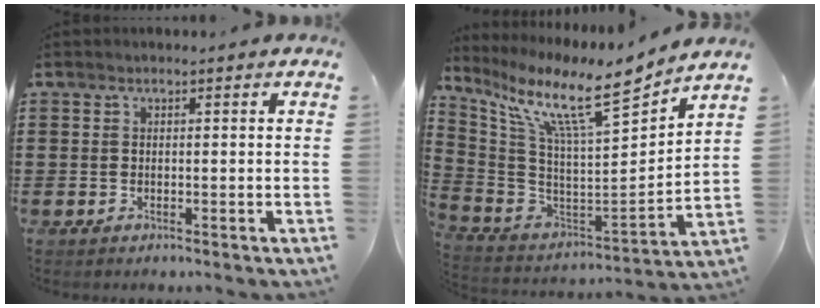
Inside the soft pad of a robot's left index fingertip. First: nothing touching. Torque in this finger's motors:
{"motor_torque": [2.14, 0.00, 0.34, 0.21]}